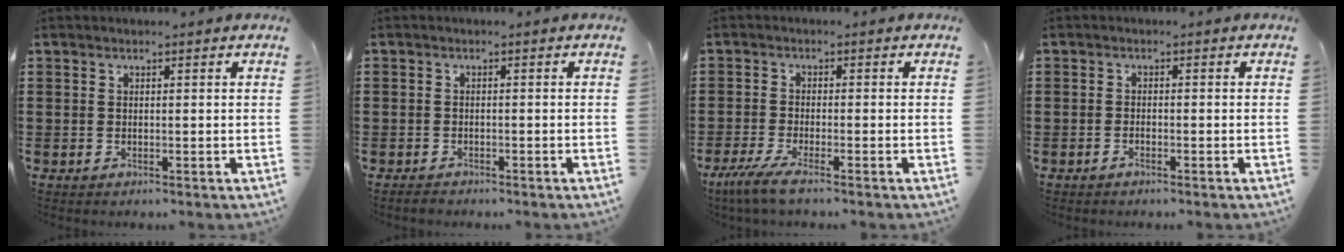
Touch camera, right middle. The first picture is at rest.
{"total": 1.3, "force": [-1.1, 0.8, -0.2], "torque": [0.002, 0.005, -0.026]}
{"total": 4.1, "force": [-3.1, 0.3, 2.6], "torque": [-0.071, -0.017, -0.066]}
{"total": 0.9, "force": [-0.8, 0.1, 0.5], "torque": [-0.011, -0.003, -0.015]}